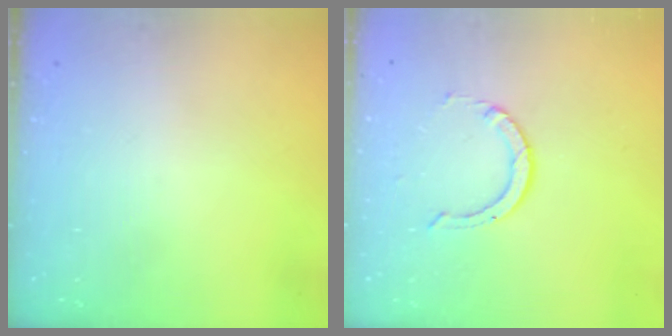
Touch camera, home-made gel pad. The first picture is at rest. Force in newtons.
{"total": 3.0, "press": 3.0, "slide": 0.3}